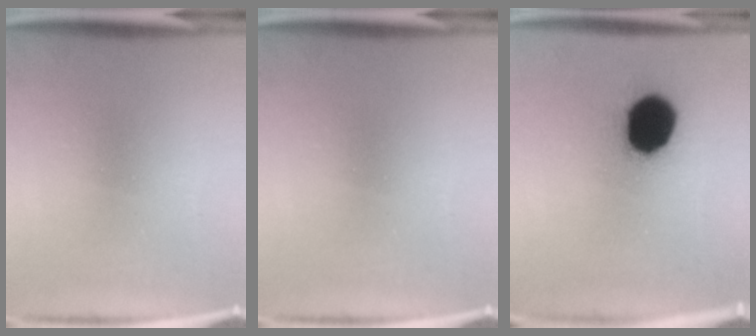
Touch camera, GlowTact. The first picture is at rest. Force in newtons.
{"total": 0.0}
{"total": 18.0}